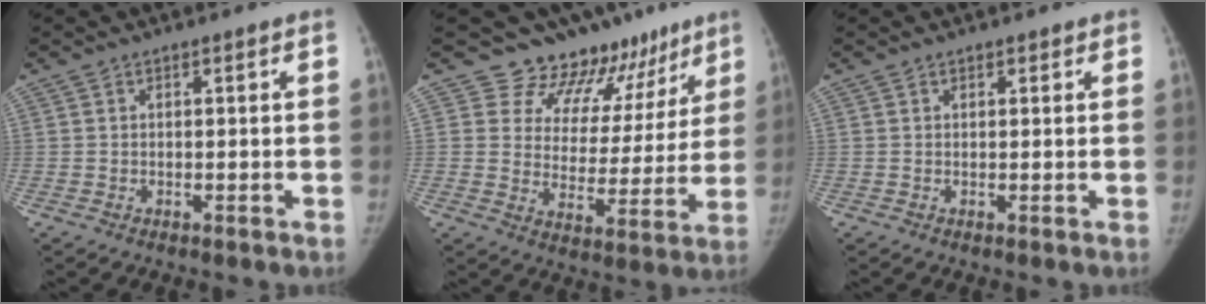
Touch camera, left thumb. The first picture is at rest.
{"total": 13.6, "force": [11.1, 7.4, 3.0], "torque": [0.018, -0.080, 0.143]}
{"total": 0.9, "force": [0.6, 0.6, 0.2], "torque": [0.010, -0.003, 0.004]}